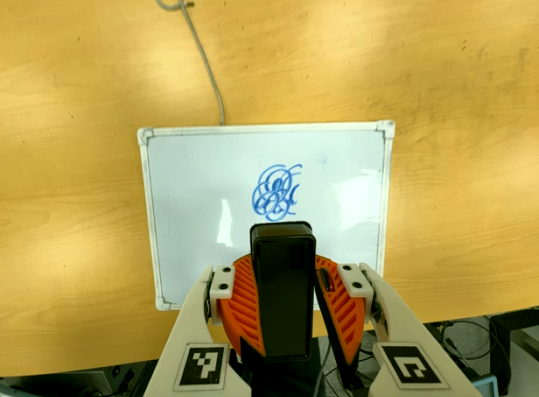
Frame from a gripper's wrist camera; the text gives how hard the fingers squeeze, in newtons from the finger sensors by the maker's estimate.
{"total": 8.6, "left": 9.1, "right": 8.1}